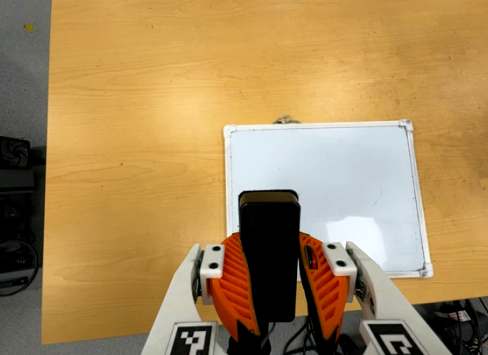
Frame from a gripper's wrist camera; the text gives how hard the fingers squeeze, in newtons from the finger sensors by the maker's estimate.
{"total": 9.6, "left": 6.7, "right": 12.5}